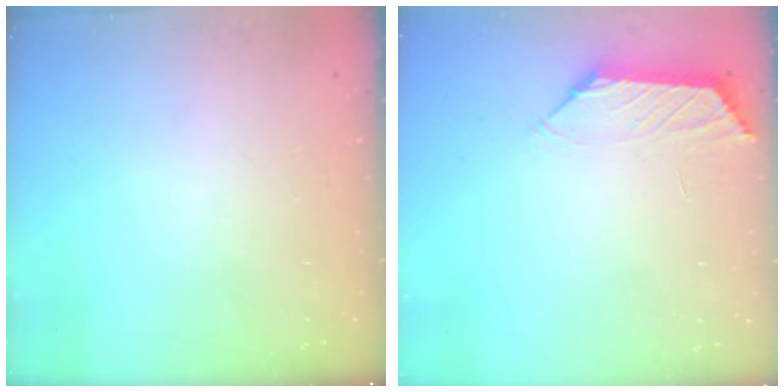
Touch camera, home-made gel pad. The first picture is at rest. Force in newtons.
{"total": 1.7, "press": 1.6, "slide": 0.5}